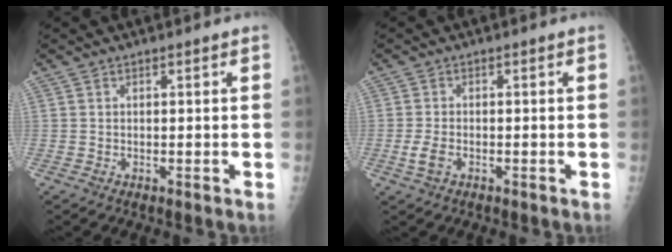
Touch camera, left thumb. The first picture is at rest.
{"total": 2.8, "force": [-1.0, 1.6, 2.0], "torque": [-0.049, 0.002, -0.020]}